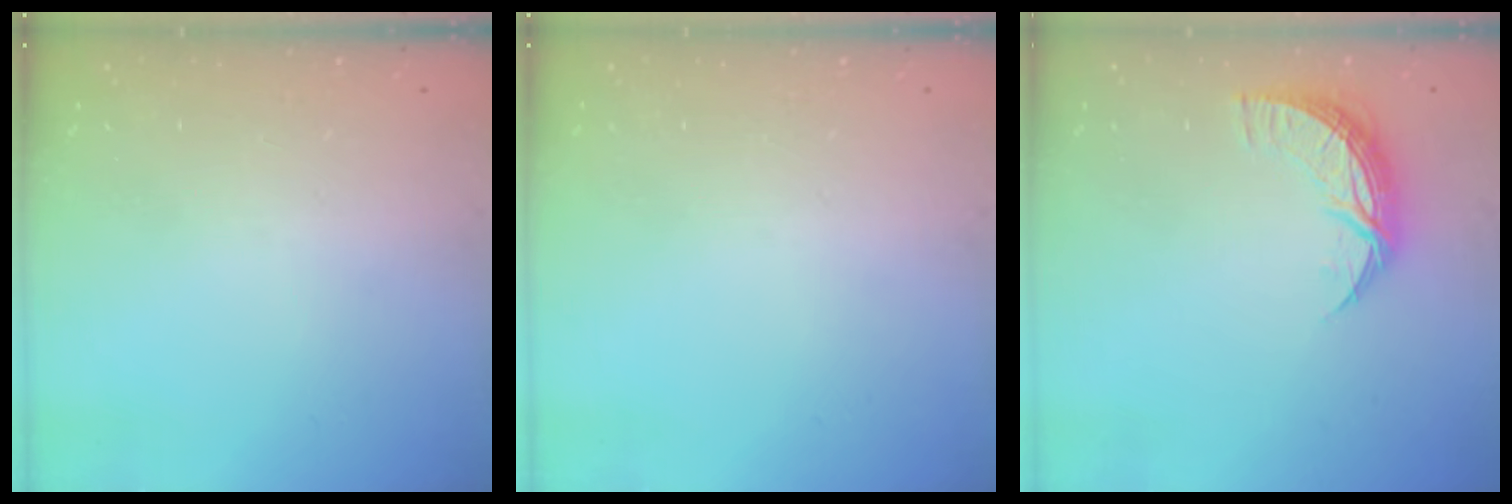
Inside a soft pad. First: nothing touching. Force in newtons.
{"total": 0.0}
{"total": 9.7, "press": 9.7, "slide": 0.4}